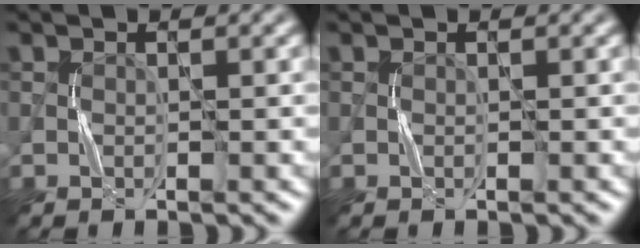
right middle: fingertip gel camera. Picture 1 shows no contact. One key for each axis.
{"total": 0.0}